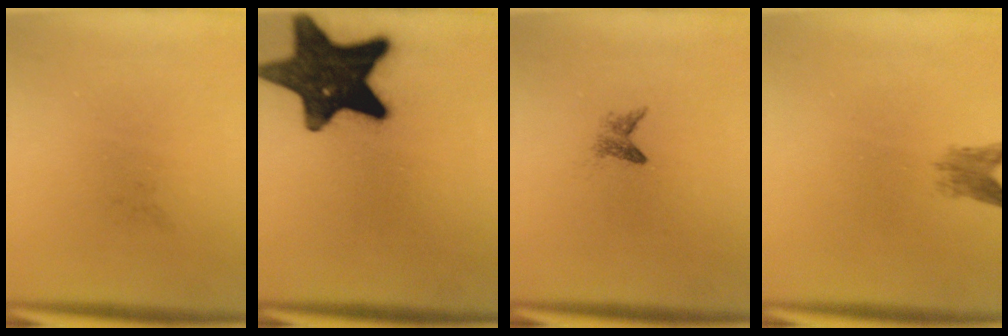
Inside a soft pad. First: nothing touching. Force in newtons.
{"total": 17.4}
{"total": 1.4}
{"total": 2.5}